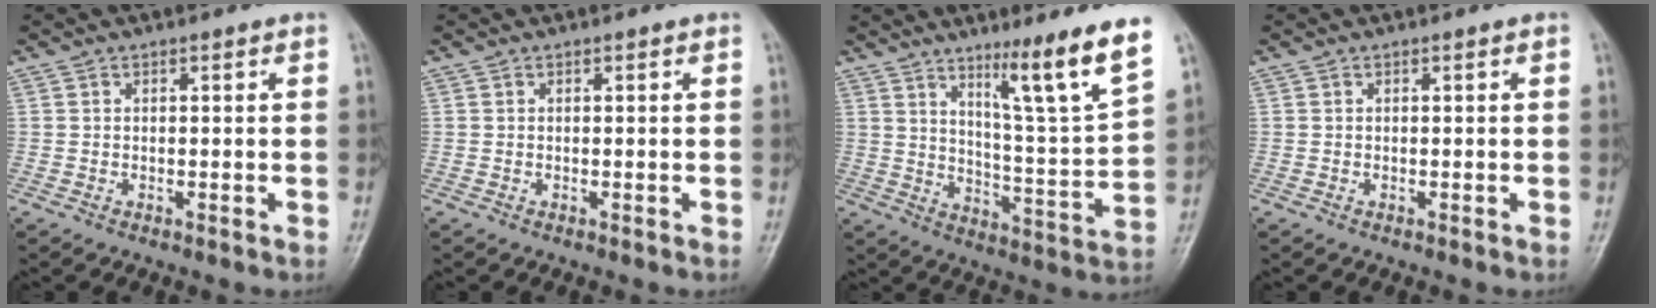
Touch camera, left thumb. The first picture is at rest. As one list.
[{"total": 0.0}, {"total": 13.8, "force": [8.8, -0.1, 10.7], "torque": [-0.159, -0.067, 0.143]}, {"total": 0.0}]